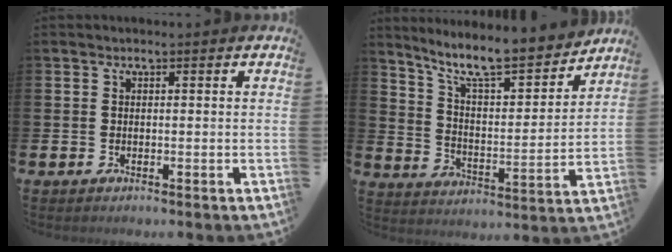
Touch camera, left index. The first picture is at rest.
{"total": 9.7, "force": [8.6, 1.5, 4.1], "torque": [-0.104, -0.064, 0.145]}